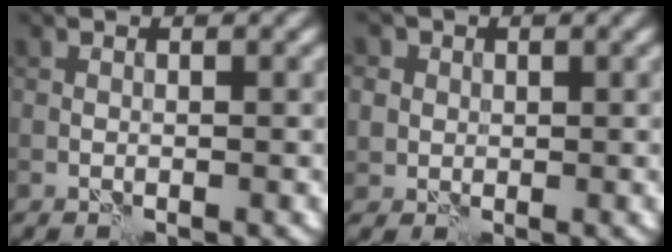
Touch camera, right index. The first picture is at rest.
{"total": 3.9, "force": [1.6, 3.3, 1.3], "torque": [-0.016, 0.013, 0.016]}